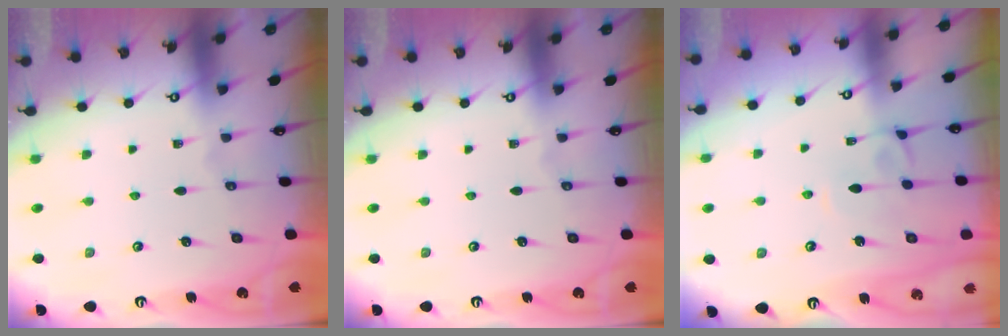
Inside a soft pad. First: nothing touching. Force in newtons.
{"total": 0.0}
{"total": 2.1, "press": 2.1, "slide": 0.3}